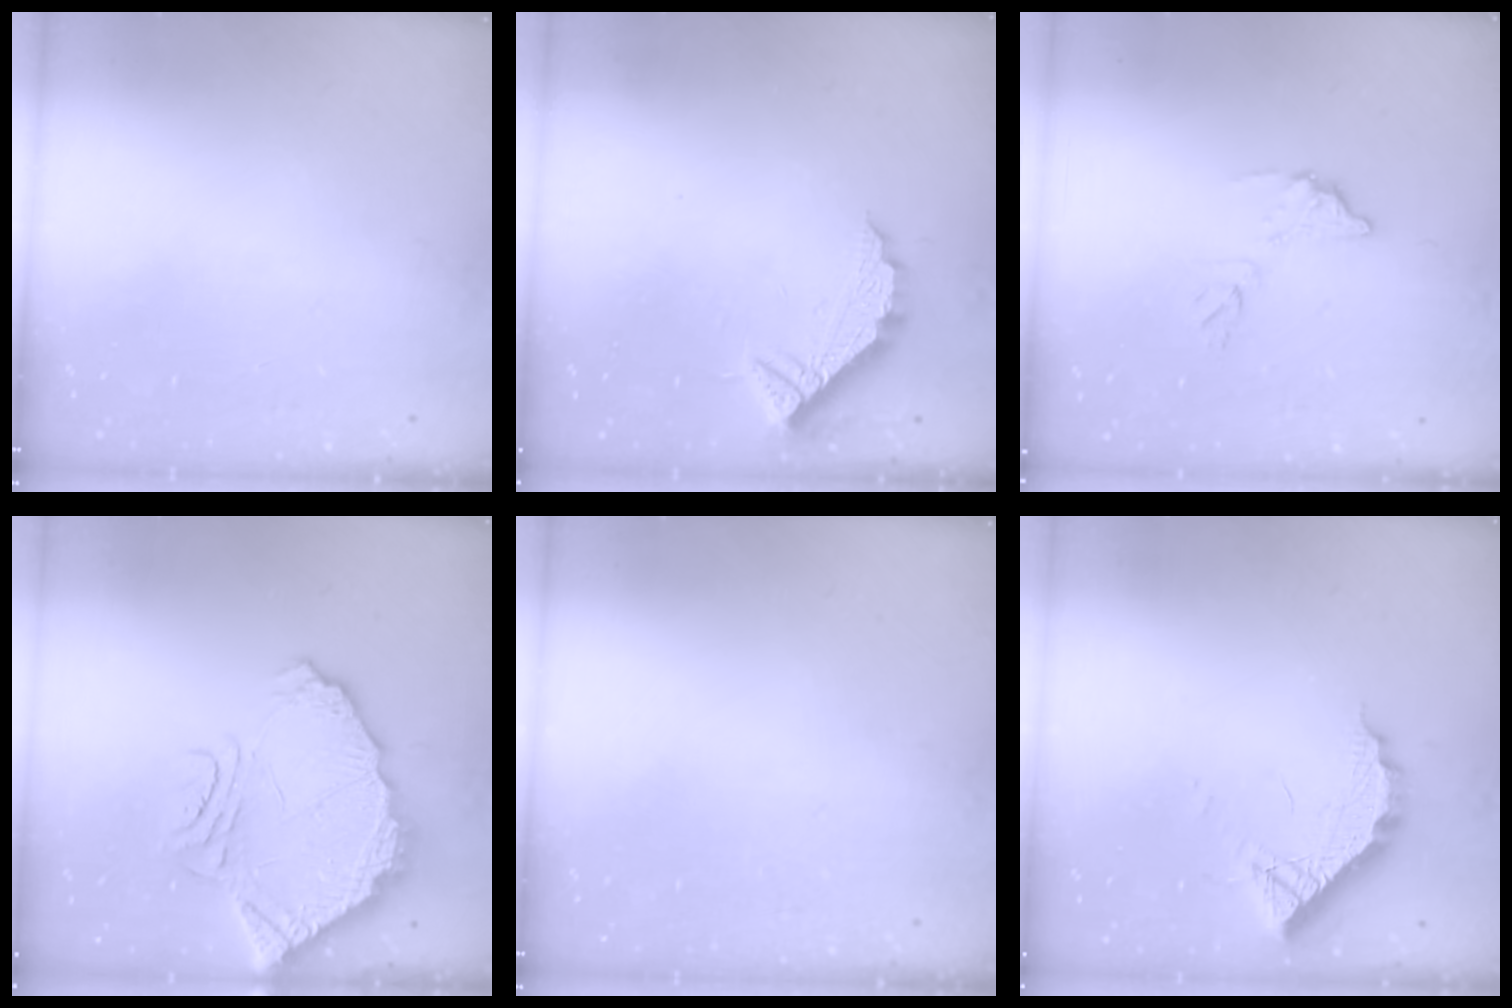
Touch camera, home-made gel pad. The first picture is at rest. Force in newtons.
{"total": 8.9, "press": 8.9, "slide": 0.3}
{"total": 8.7, "press": 8.6, "slide": 0.3}
{"total": 14.9, "press": 14.8, "slide": 1.4}
{"total": 0.0}
{"total": 10.6, "press": 10.5, "slide": 0.8}